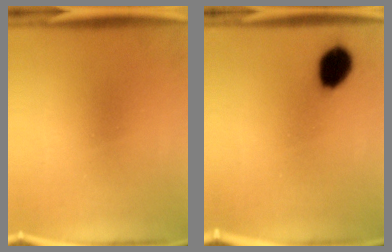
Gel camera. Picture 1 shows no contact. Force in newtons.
{"total": 8.0}